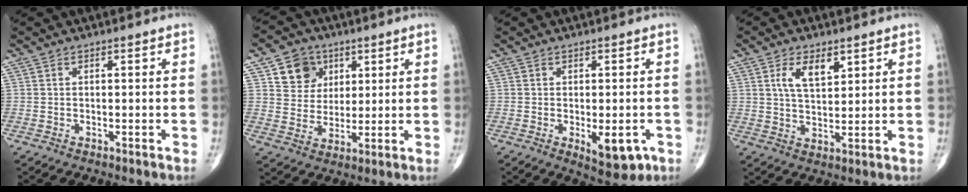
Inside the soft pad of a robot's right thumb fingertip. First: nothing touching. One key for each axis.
{"total": 8.5, "fx": 3.8, "fy": 7.2, "fz": 2.6, "tx": -0.009, "ty": -0.013, "tz": 0.067}
{"total": 6.7, "fx": -2.1, "fy": 3.0, "fz": 5.6, "tx": -0.061, "ty": -0.008, "tz": -0.019}
{"total": 6.2, "fx": 3.0, "fy": 3.1, "fz": 4.5, "tx": -0.071, "ty": -0.017, "tz": 0.057}